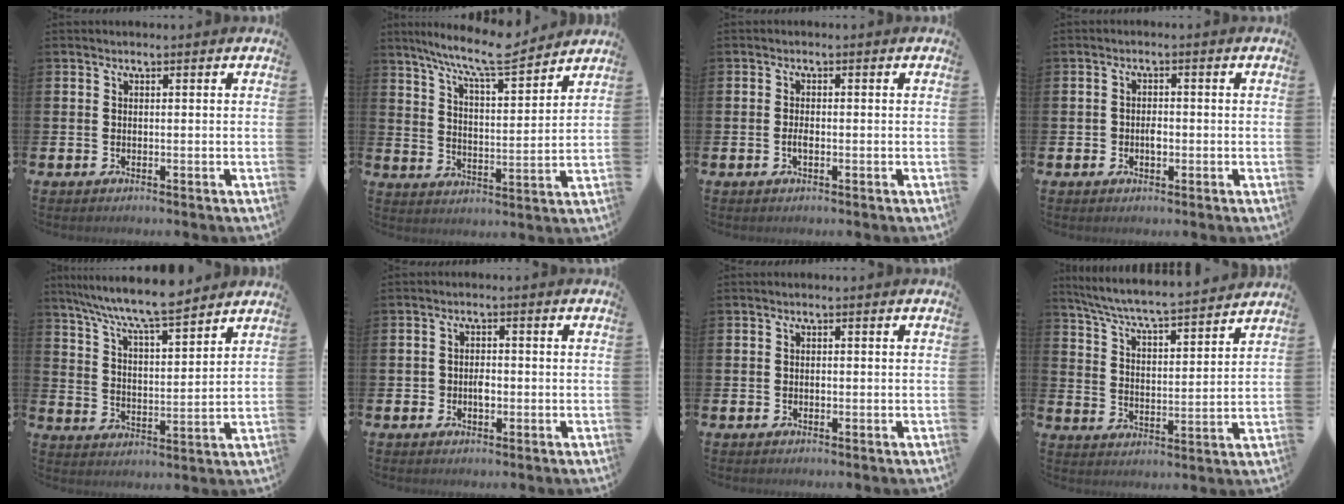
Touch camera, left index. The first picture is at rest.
{"total": 9.3, "force": [8.5, 0.7, 3.8], "torque": [-0.096, -0.046, 0.148]}
{"total": 1.4, "force": [-0.4, 0.6, 1.2], "torque": [-0.014, -0.003, -0.010]}
{"total": 1.8, "force": [-0.4, 1.3, 1.2], "torque": [0.002, -0.004, -0.015]}
{"total": 8.5, "force": [8.0, 0.4, 2.8], "torque": [-0.085, -0.046, 0.143]}
{"total": 2.1, "force": [-0.5, 1.6, 1.3], "torque": [-0.002, -0.005, -0.017]}
{"total": 0.6, "force": [-0.1, 0.5, 0.3], "torque": [0.002, 0.001, -0.005]}
{"total": 6.4, "force": [6.2, 0.0, 1.9], "torque": [-0.064, -0.053, 0.103]}